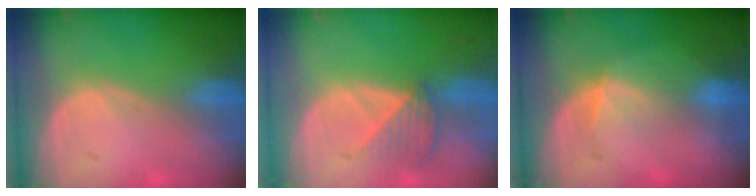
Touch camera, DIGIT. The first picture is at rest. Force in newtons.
{"total": 3.8, "press": 3.5, "slide": 1.4}
{"total": 3.4, "press": 3.2, "slide": 1.1}